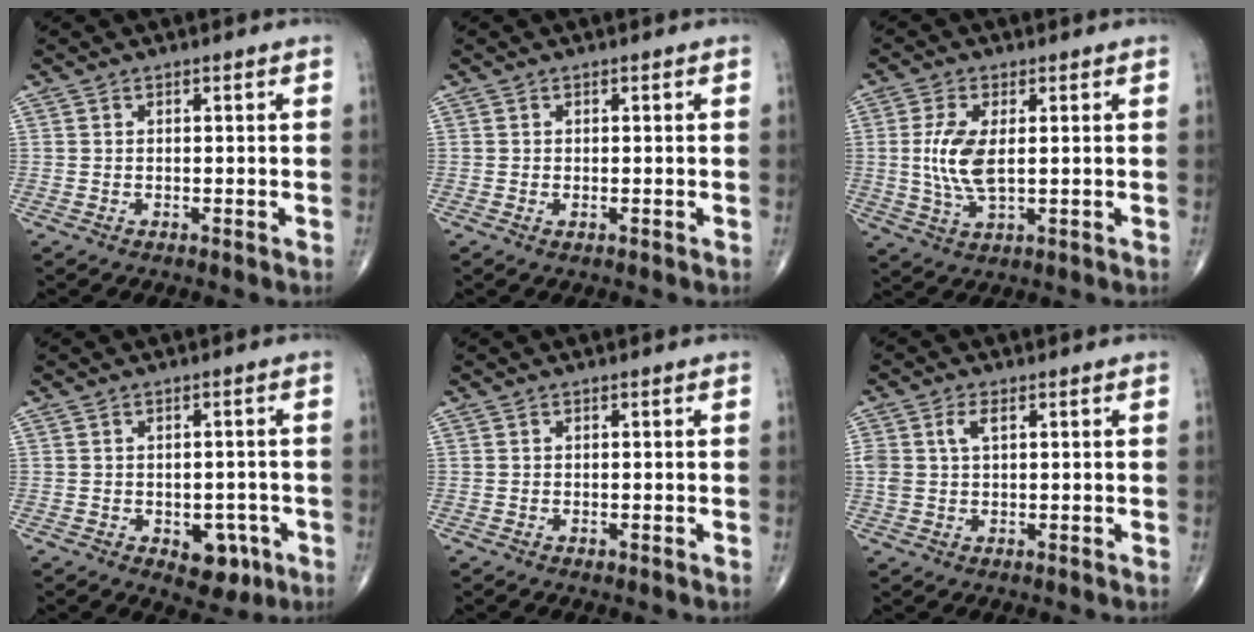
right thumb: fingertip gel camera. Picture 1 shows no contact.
{"total": 0.0}
{"total": 6.7, "force": [0.6, 2.7, 6.1], "torque": [-0.140, -0.009, 0.015]}
{"total": 6.0, "force": [-2.3, 3.9, 3.9], "torque": [-0.015, 0.011, -0.021]}
{"total": 0.0}
{"total": 3.6, "force": [1.2, 1.9, 2.8], "torque": [-0.069, 0.009, 0.025]}